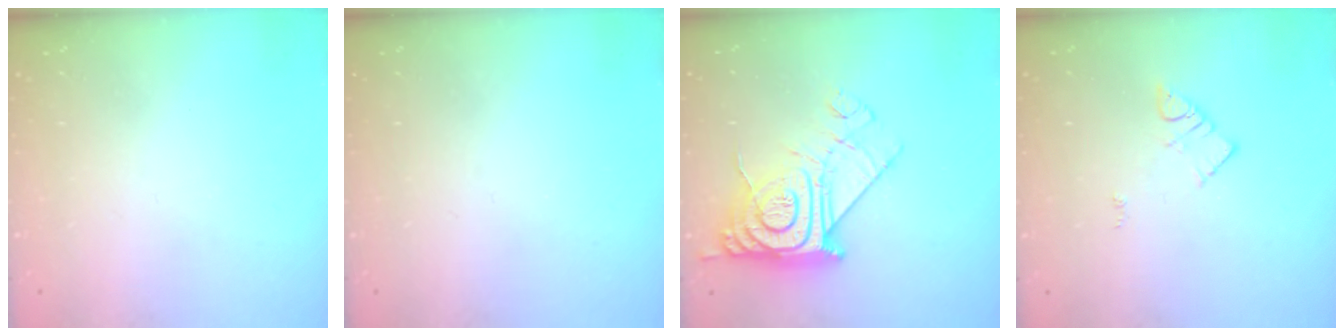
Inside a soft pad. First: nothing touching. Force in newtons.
{"total": 0.0}
{"total": 16.0, "press": 15.9, "slide": 1.3}
{"total": 3.1, "press": 3.1, "slide": 0.2}